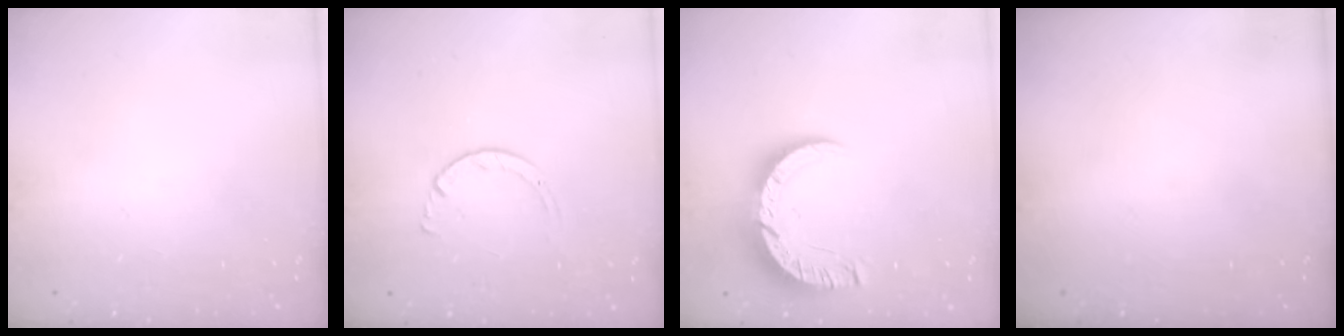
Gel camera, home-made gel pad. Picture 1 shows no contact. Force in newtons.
{"total": 2.7, "press": 2.7, "slide": 0.3}
{"total": 10.0, "press": 9.9, "slide": 1.0}
{"total": 0.0}